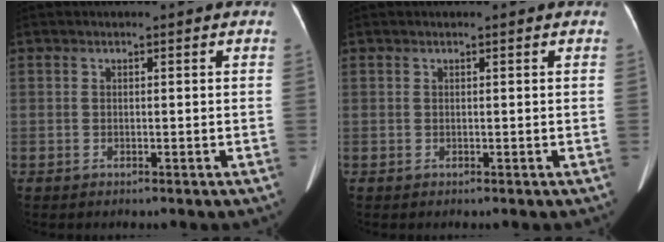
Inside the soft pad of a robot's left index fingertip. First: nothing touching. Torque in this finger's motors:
{"motor_torque": [0.12, -0.01, -0.06, -0.01]}